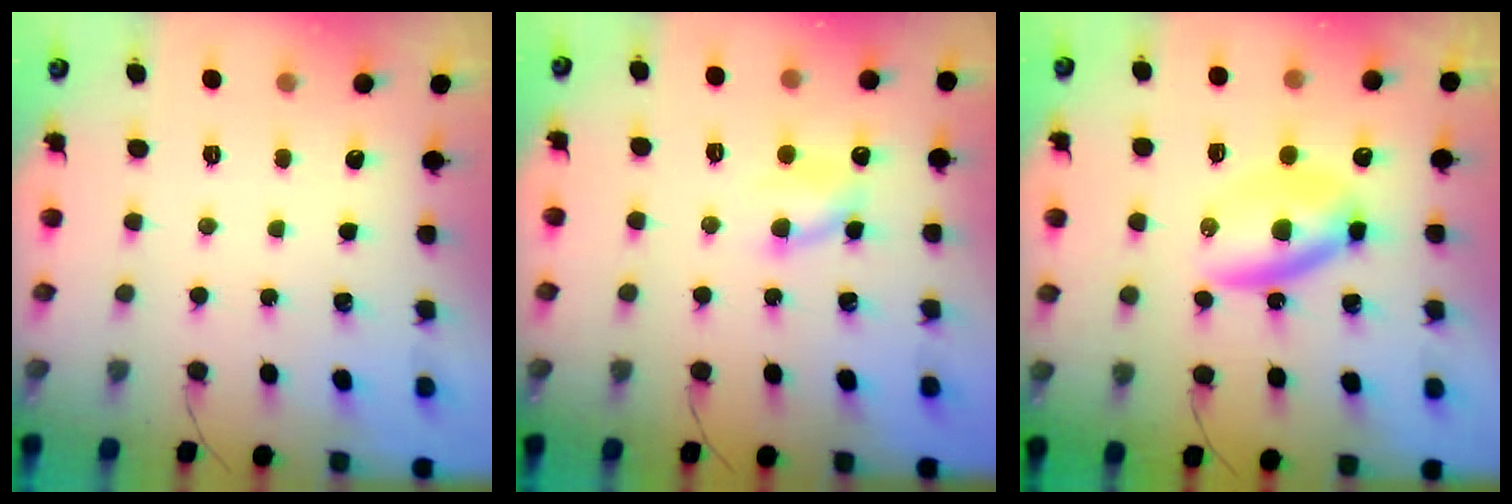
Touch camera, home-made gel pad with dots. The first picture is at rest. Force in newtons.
{"total": 6.0, "press": 5.9, "slide": 0.8}
{"total": 7.0, "press": 7.0, "slide": 0.9}